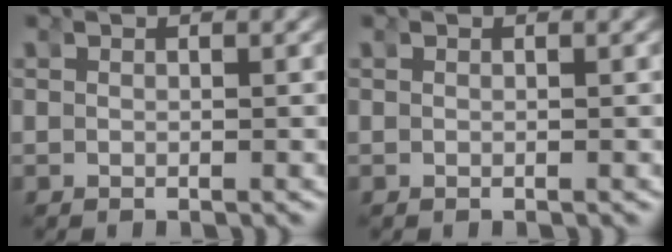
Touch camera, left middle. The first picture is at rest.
{"total": 0.0}